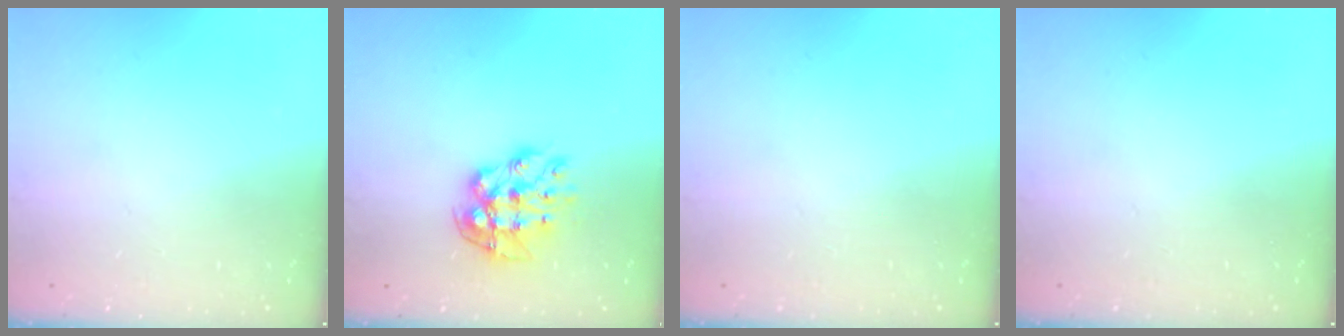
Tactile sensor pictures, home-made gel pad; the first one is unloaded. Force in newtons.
{"total": 11.3, "press": 11.3, "slide": 1.0}
{"total": 0.0}
{"total": 0.0}